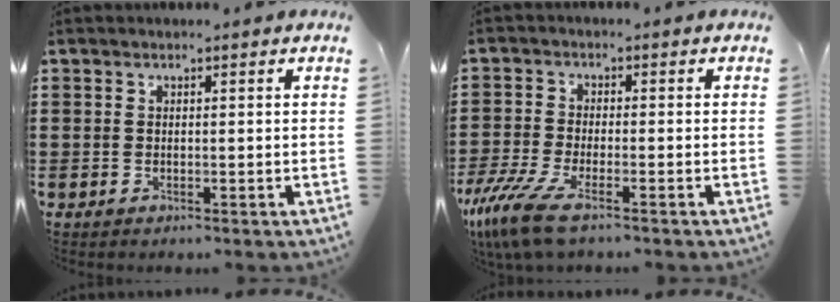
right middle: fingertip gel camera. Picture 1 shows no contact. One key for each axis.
{"total": 7.0, "fx": -4.8, "fy": 1.6, "fz": 4.9, "tx": -0.136, "ty": -0.022, "tz": -0.098}